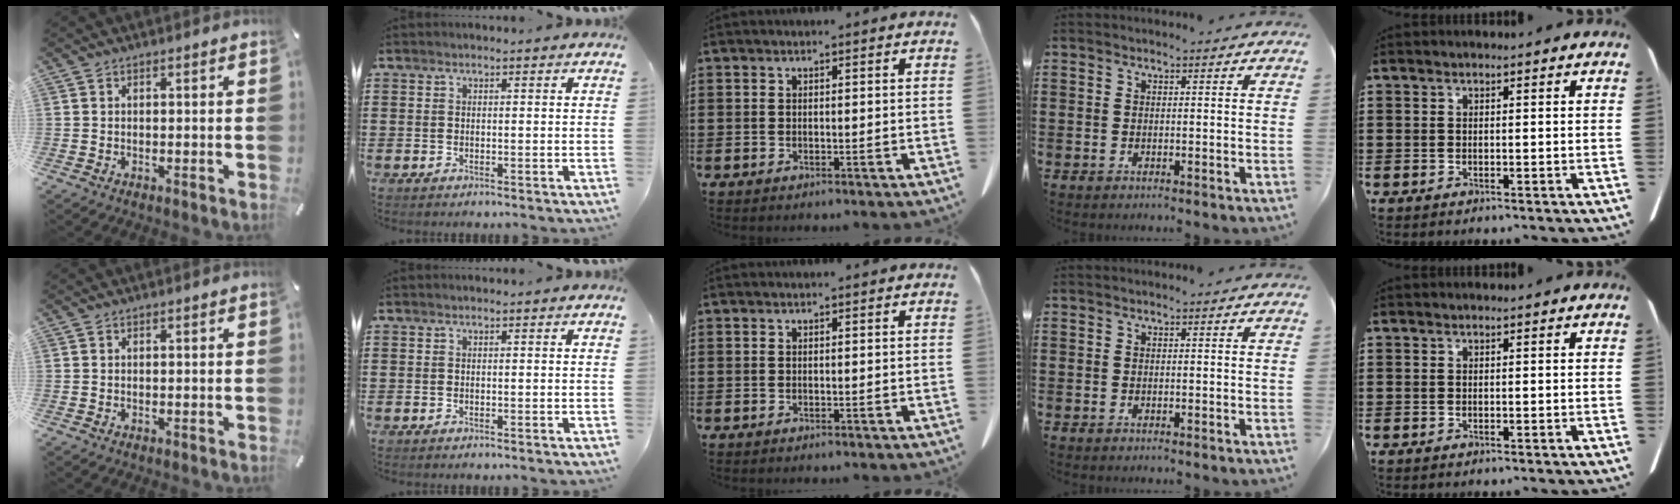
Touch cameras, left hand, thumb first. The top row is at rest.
{}